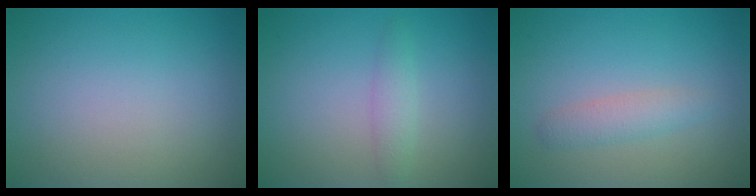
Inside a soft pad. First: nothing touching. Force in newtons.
{"total": 1.5, "press": 1.5, "slide": 0.0}
{"total": 1.8, "press": 1.8, "slide": 0.0}